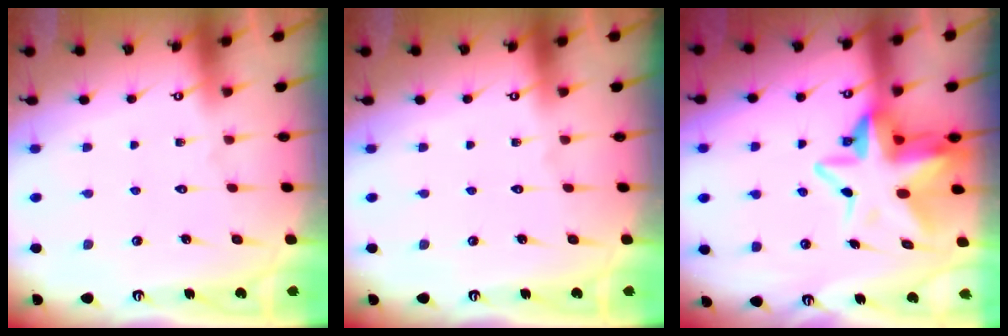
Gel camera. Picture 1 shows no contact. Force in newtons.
{"total": 0.0}
{"total": 11.4, "press": 11.3, "slide": 1.6}